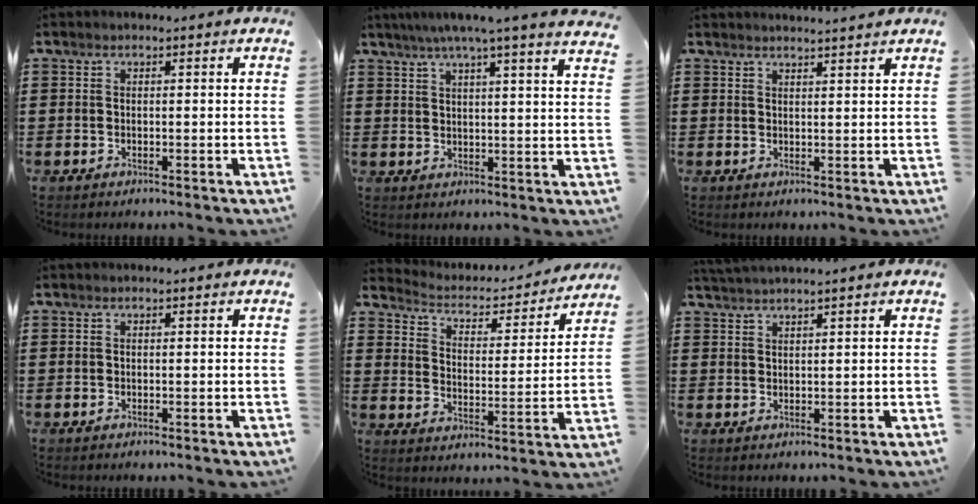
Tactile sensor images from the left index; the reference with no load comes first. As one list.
[{"total": 5.6, "force": [4.7, -0.7, 3.0], "torque": [-0.073, -0.017, 0.079]}, {"total": 1.8, "force": [1.8, -0.4, 0.1], "torque": [-0.004, -0.002, 0.035]}, {"total": 0.0}, {"total": 2.8, "force": [2.6, 1.0, 0.5], "torque": [-0.030, -0.025, 0.034]}, {"total": 1.7, "force": [1.6, -0.5, 0.5], "torque": [-0.010, 0.000, 0.032]}]